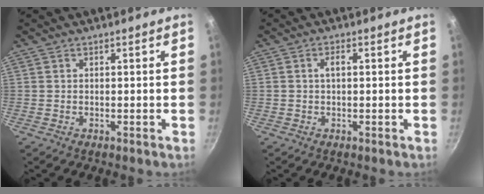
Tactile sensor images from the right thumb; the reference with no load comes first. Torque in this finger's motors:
{"motor_torque": [-0.56, 0.30, 0.31, 0.23, -0.03]}